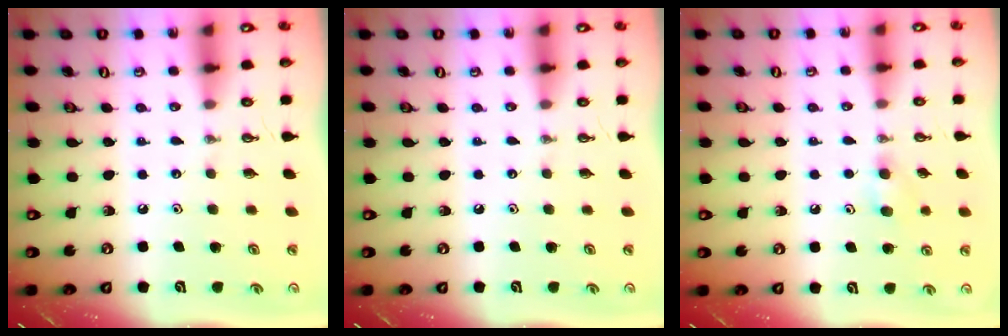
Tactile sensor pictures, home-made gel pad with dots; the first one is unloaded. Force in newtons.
{"total": 0.0}
{"total": 5.2, "press": 5.0, "slide": 1.3}